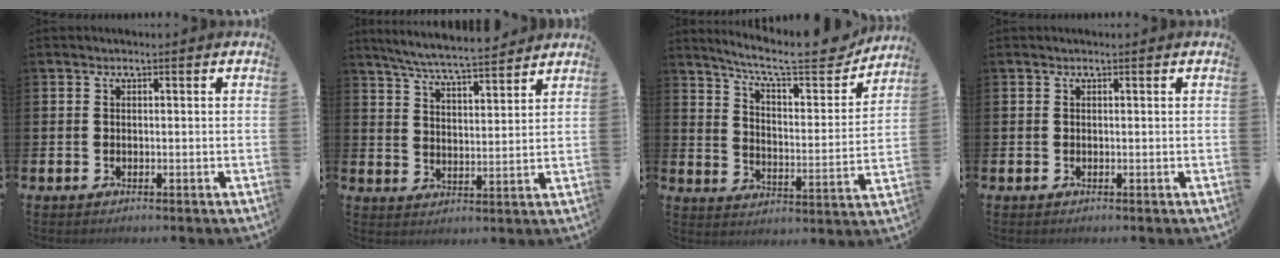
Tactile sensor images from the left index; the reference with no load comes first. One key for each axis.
{"total": 6.5, "fx": 6.2, "fy": 0.1, "fz": 1.9, "tx": -0.062, "ty": -0.037, "tz": 0.110}
{"total": 9.7, "fx": 8.6, "fy": 1.5, "fz": 4.2, "tx": -0.104, "ty": -0.053, "tz": 0.145}
{"total": 0.0}